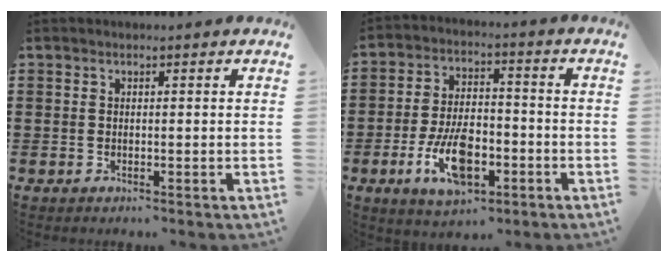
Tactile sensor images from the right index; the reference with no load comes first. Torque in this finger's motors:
{"motor_torque": [2.14, 0.00, 1.05, 0.21]}